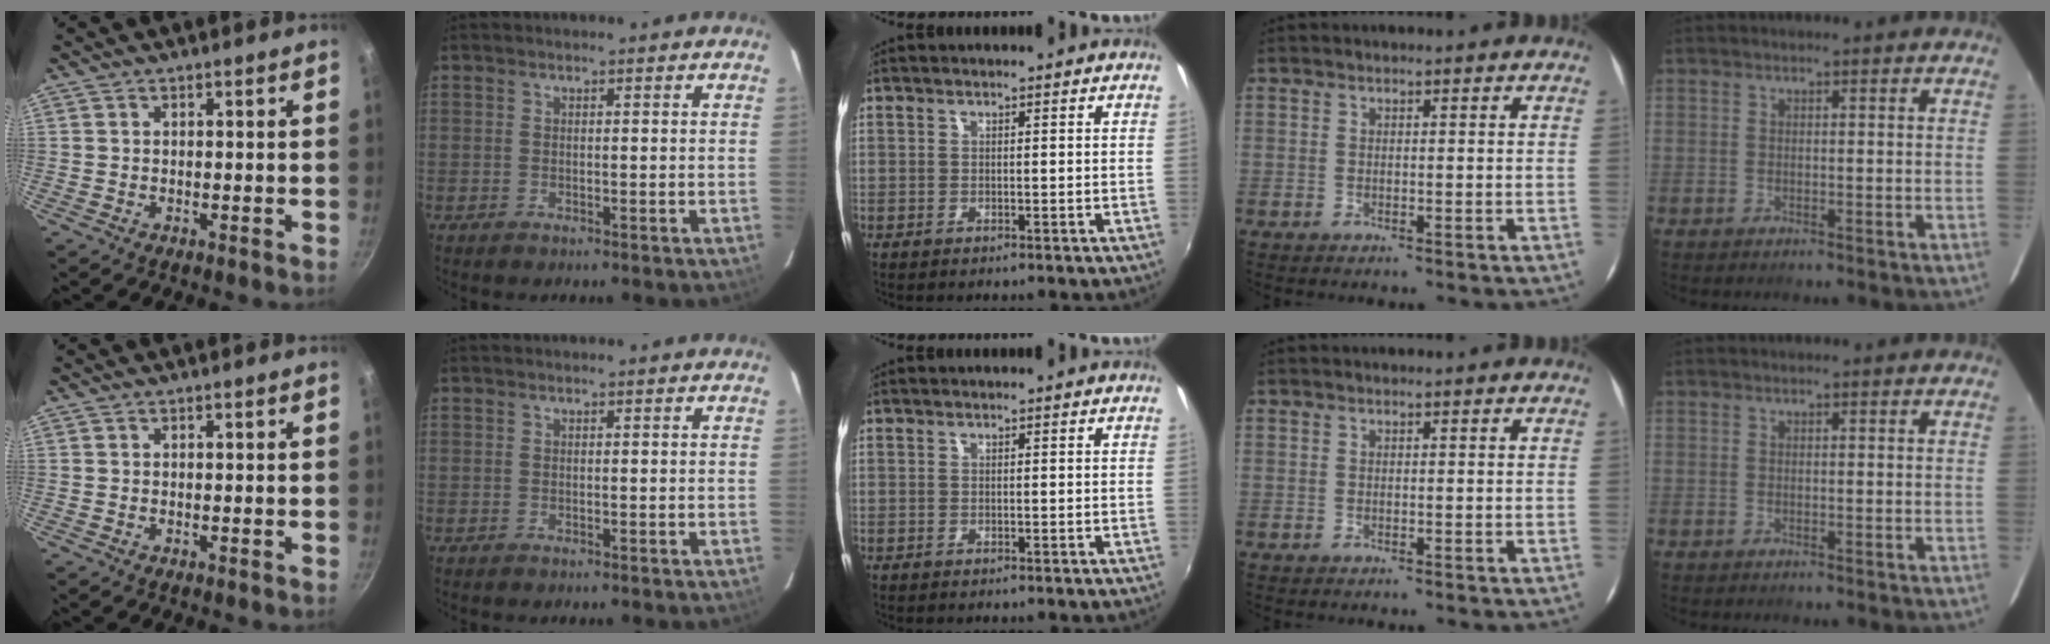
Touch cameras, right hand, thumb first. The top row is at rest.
{}